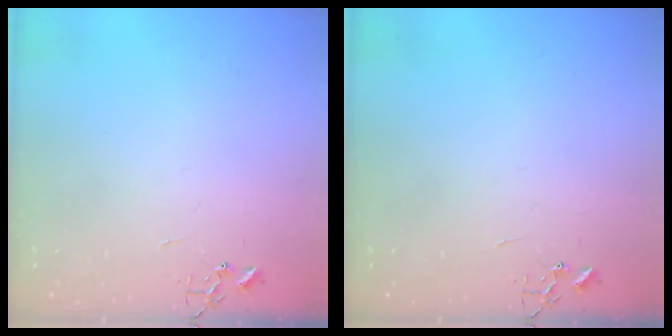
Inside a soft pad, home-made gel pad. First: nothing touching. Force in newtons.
{"total": 0.0}